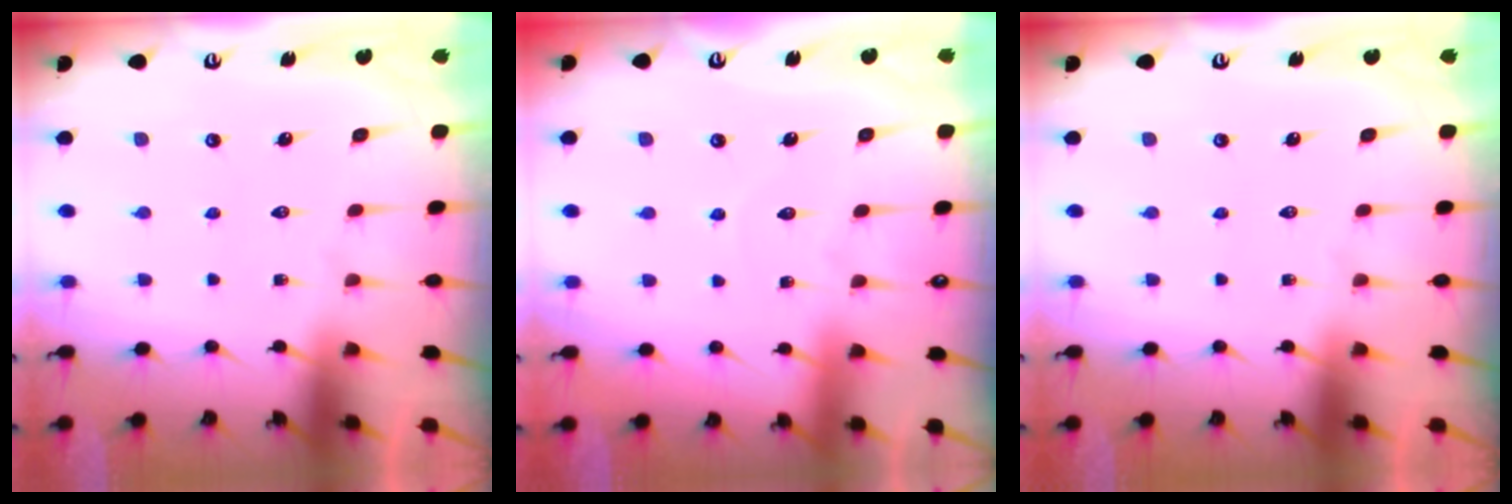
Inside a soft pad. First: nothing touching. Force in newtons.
{"total": 3.1, "press": 3.1, "slide": 0.3}
{"total": 0.0}